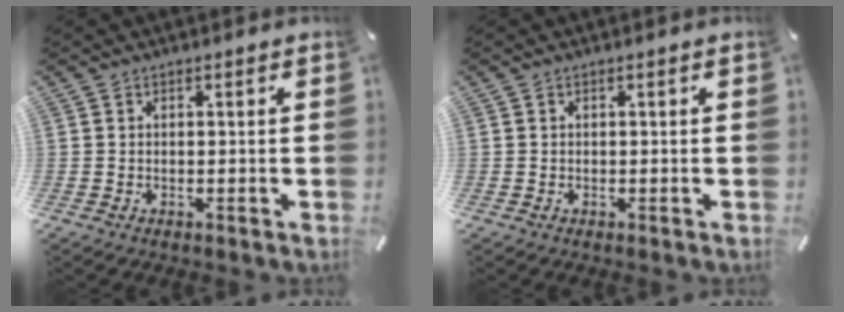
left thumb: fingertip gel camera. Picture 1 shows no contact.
{"total": 0.0}